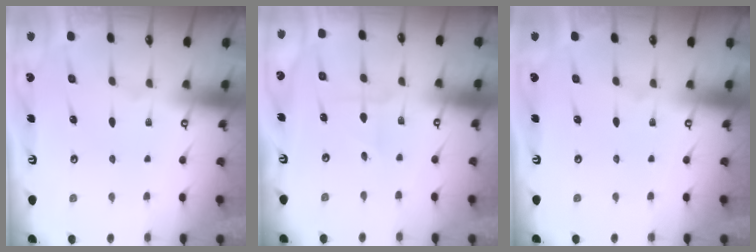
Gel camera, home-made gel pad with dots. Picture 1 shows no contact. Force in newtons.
{"total": 2.3, "press": 2.3, "slide": 0.2}
{"total": 0.0}